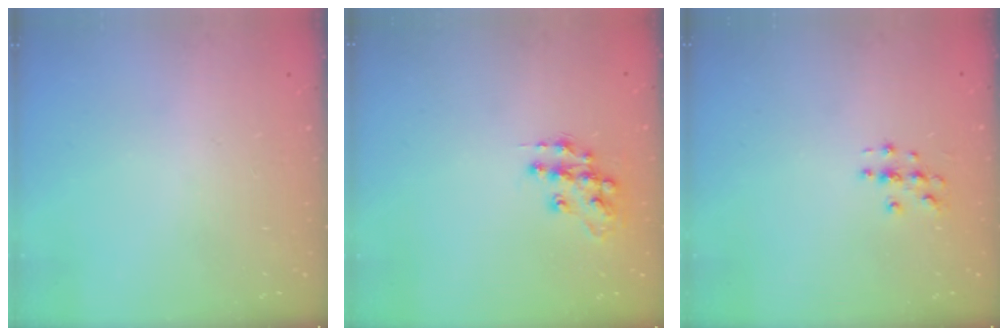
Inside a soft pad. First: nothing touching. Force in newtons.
{"total": 11.5, "press": 11.5, "slide": 0.7}
{"total": 2.8, "press": 2.8, "slide": 0.3}